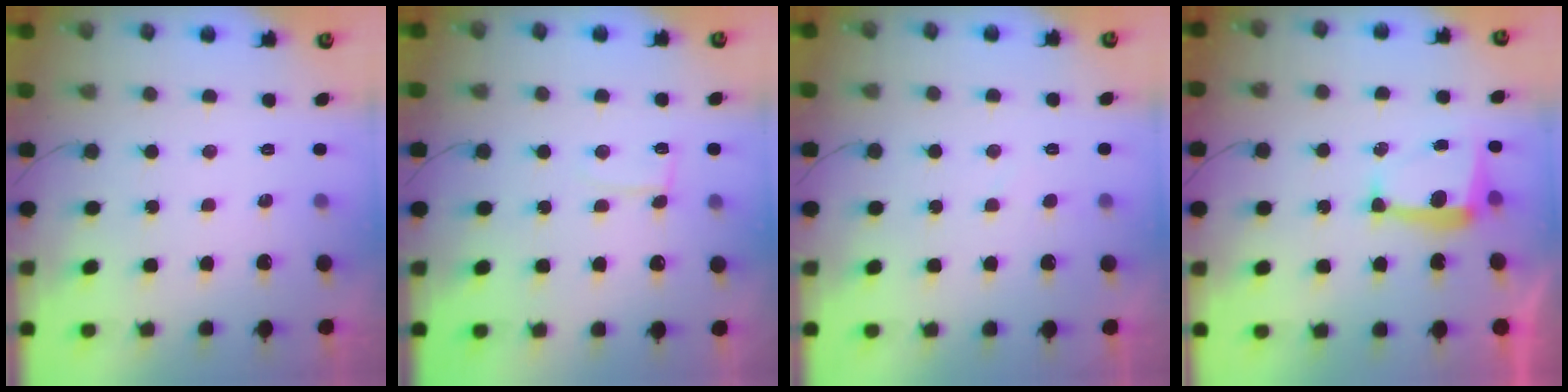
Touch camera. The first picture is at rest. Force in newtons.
{"total": 3.5, "press": 3.5, "slide": 0.5}
{"total": 1.6, "press": 1.6, "slide": 0.2}
{"total": 5.9, "press": 5.9, "slide": 0.2}